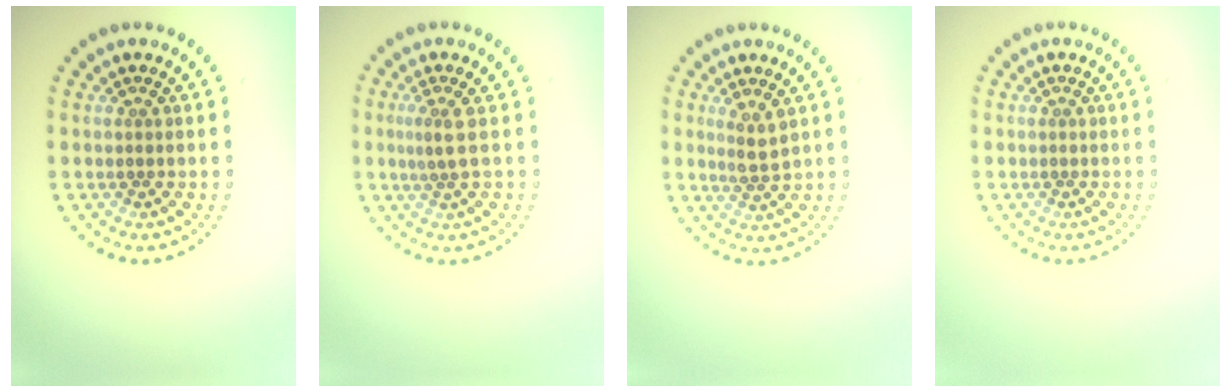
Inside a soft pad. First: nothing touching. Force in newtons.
{"total": 1.9, "press": 1.2, "slide": 1.4}
{"total": 1.9, "press": 1.5, "slide": 1.2}
{"total": 0.0}